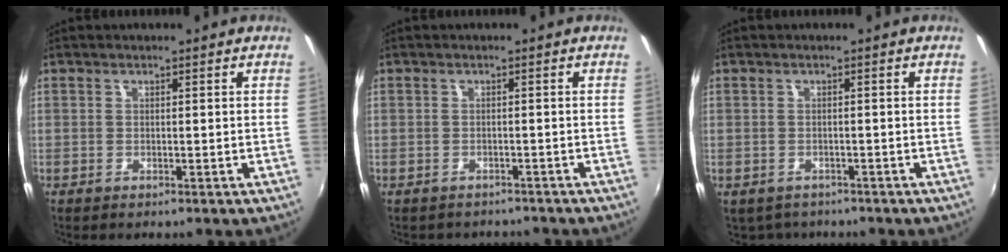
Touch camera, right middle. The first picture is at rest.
{"total": 3.2, "force": [-2.4, 2.0, 0.2], "torque": [-0.004, 0.004, -0.032]}
{"total": 3.8, "force": [-2.9, 2.2, 0.9], "torque": [-0.025, -0.016, -0.039]}